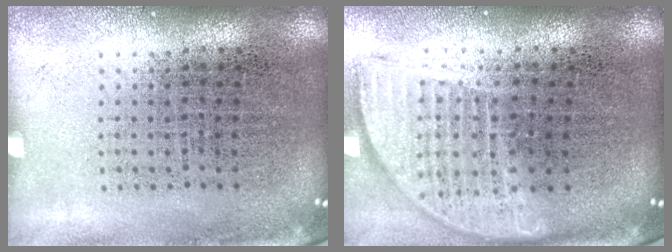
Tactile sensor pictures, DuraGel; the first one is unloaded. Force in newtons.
{"total": 1.8, "press": 1.5, "slide": 1.0}